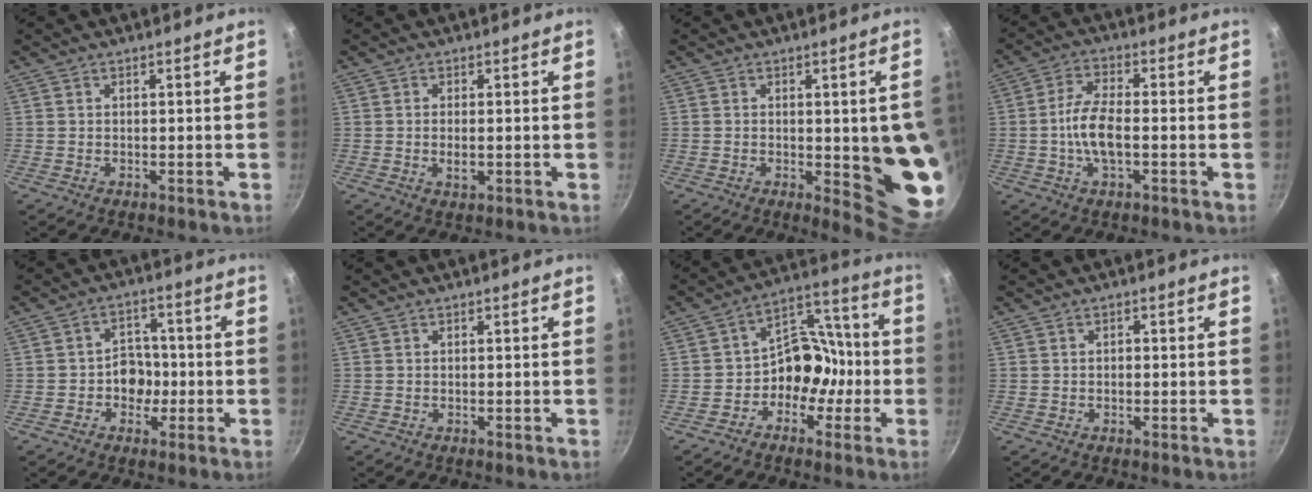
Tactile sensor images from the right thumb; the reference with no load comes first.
{"total": 2.5, "force": [-0.3, 1.2, 2.2], "torque": [-0.042, -0.003, -0.006]}
{"total": 12.7, "force": [-0.7, 3.9, 12.1], "torque": [-0.109, -0.017, -0.002]}
{"total": 7.7, "force": [-1.2, 3.1, 7.0], "torque": [-0.140, 0.015, -0.031]}
{"total": 6.1, "force": [-1.4, 5.1, 3.1], "torque": [-0.001, 0.017, -0.026]}
{"total": 0.0}
{"total": 10.7, "force": [-3.0, 8.4, 5.9], "torque": [-0.026, 0.066, -0.061]}
{"total": 1.0, "force": [0.0, 0.7, 0.7], "torque": [-0.008, 0.004, -0.001]}